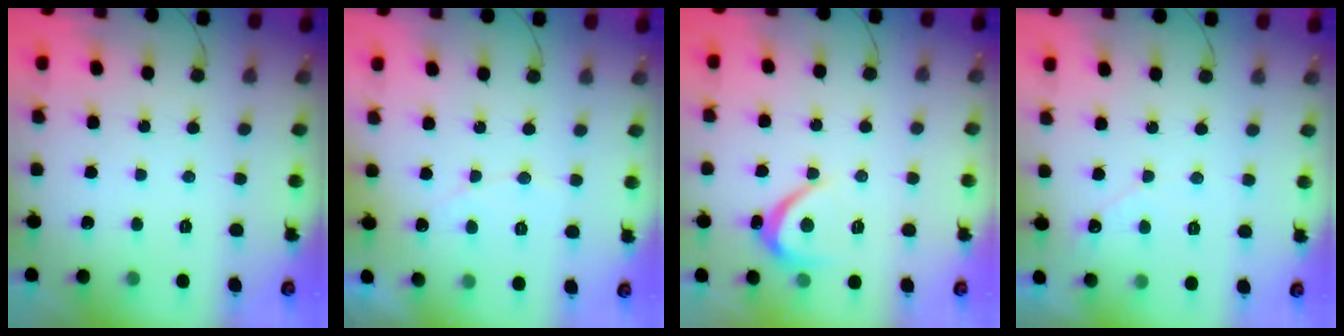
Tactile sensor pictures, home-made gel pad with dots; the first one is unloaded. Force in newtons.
{"total": 3.9, "press": 3.9, "slide": 0.1}
{"total": 3.9, "press": 3.9, "slide": 0.5}
{"total": 2.9, "press": 2.9, "slide": 0.1}